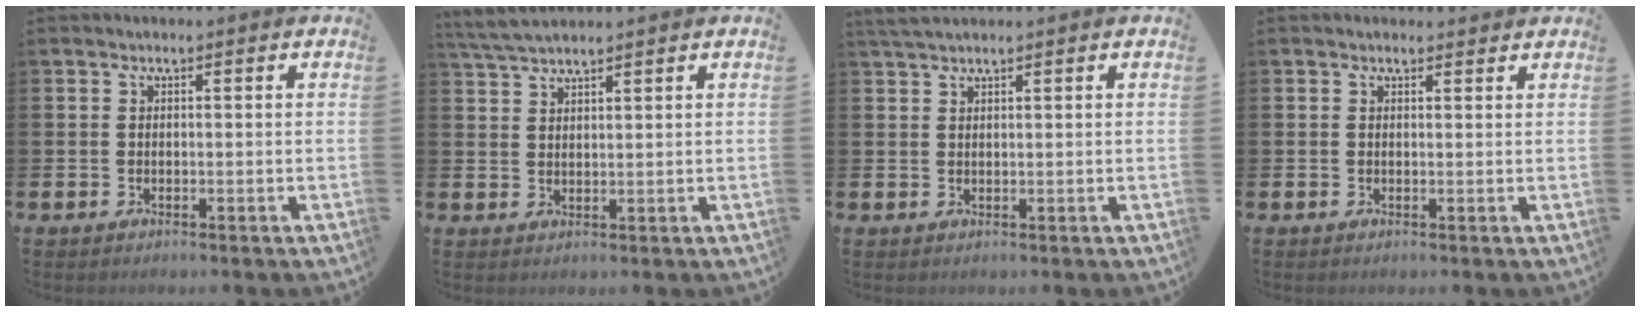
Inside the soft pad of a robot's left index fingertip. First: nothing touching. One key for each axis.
{"total": 3.3, "fx": 3.2, "fy": 0.3, "fz": 0.8, "tx": -0.026, "ty": -0.008, "tz": 0.060}
{"total": 2.0, "fx": 1.8, "fy": 0.3, "fz": 0.8, "tx": -0.012, "ty": 0.002, "tz": 0.033}
{"total": 0.8, "fx": 0.7, "fy": 0.4, "fz": 0.1, "tx": 0.010, "ty": 0.001, "tz": 0.010}